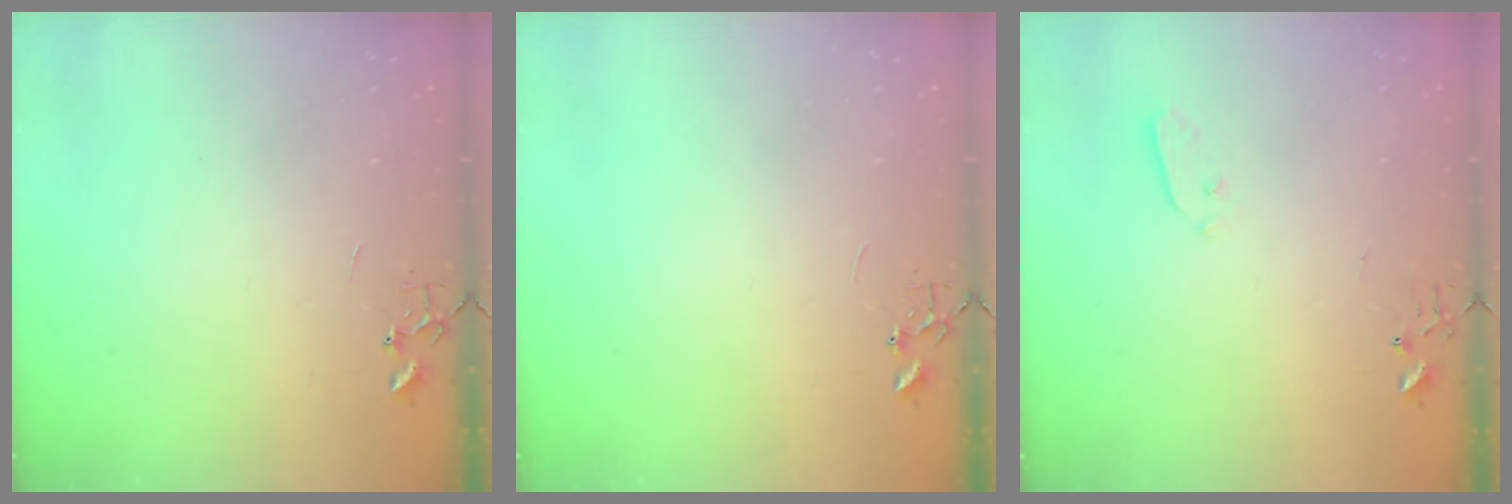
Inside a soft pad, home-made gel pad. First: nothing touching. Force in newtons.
{"total": 0.0}
{"total": 3.8, "press": 3.8, "slide": 0.1}